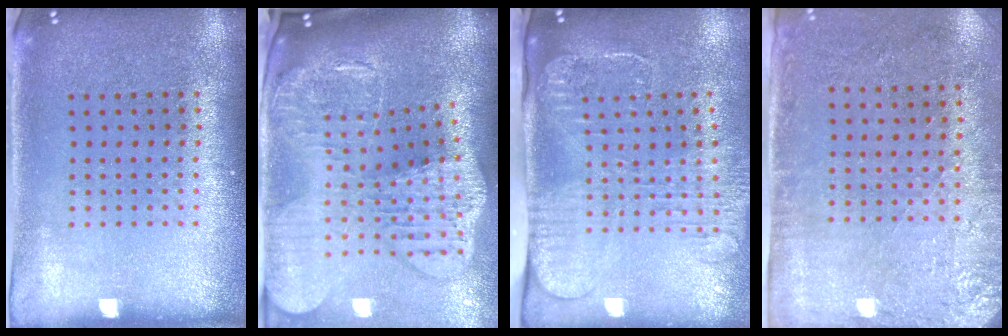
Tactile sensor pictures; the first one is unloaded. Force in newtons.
{"total": 4.4, "press": 3.3, "slide": 2.9}
{"total": 2.8, "press": 2.1, "slide": 1.8}
{"total": 2.8, "press": 2.3, "slide": 1.6}